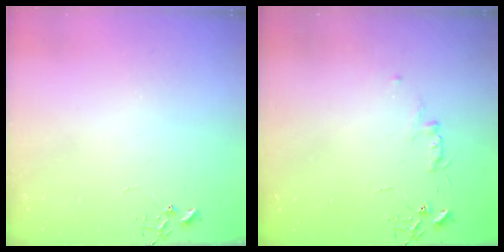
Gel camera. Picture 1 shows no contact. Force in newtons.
{"total": 4.8, "press": 4.7, "slide": 0.6}